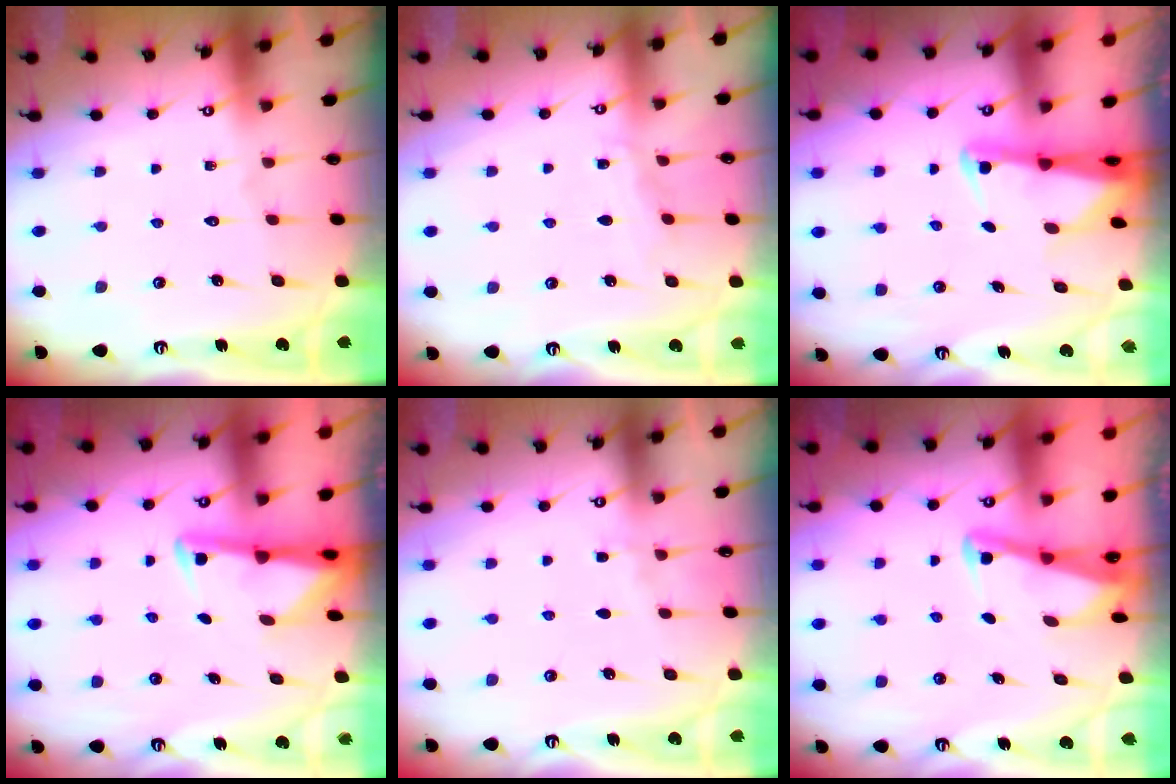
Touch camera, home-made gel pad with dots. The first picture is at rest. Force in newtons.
{"total": 4.7, "press": 4.7, "slide": 0.4}
{"total": 2.5, "press": 2.4, "slide": 0.5}
{"total": 3.0, "press": 2.9, "slide": 0.6}
{"total": 2.8, "press": 2.8, "slide": 0.5}
{"total": 2.9, "press": 2.9, "slide": 0.3}